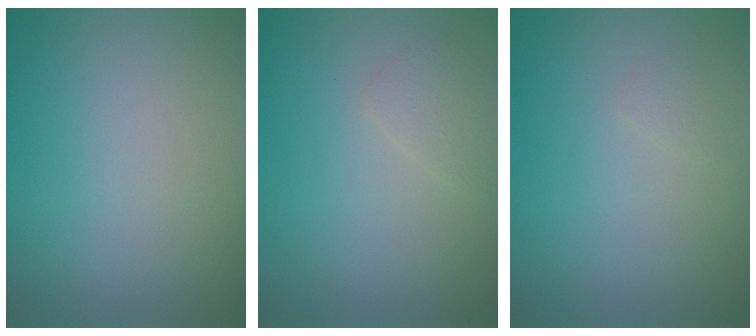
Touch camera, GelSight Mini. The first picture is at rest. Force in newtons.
{"total": 1.1, "press": 1.1, "slide": 0.0}
{"total": 0.6, "press": 0.6, "slide": 0.0}